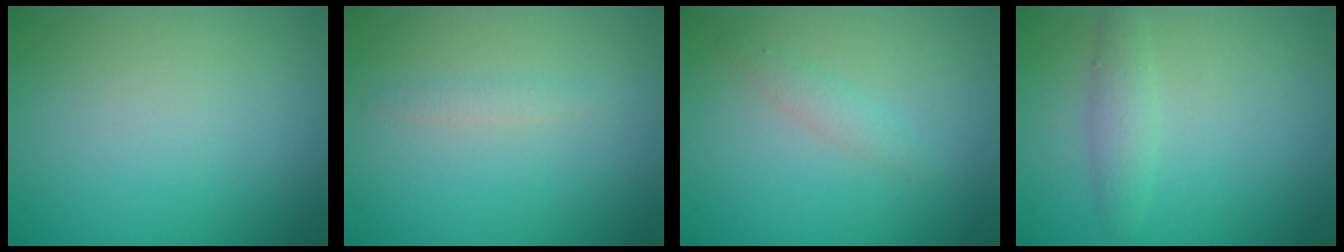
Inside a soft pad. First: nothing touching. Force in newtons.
{"total": 0.9, "press": 0.9, "slide": 0.0}
{"total": 1.3, "press": 1.3, "slide": 0.0}
{"total": 1.9, "press": 1.9, "slide": 0.1}